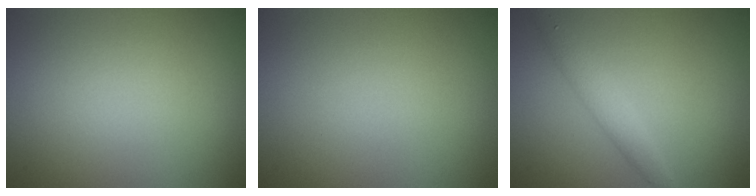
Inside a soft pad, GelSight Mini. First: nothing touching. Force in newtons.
{"total": 0.0}
{"total": 2.2, "press": 2.2, "slide": 0.1}